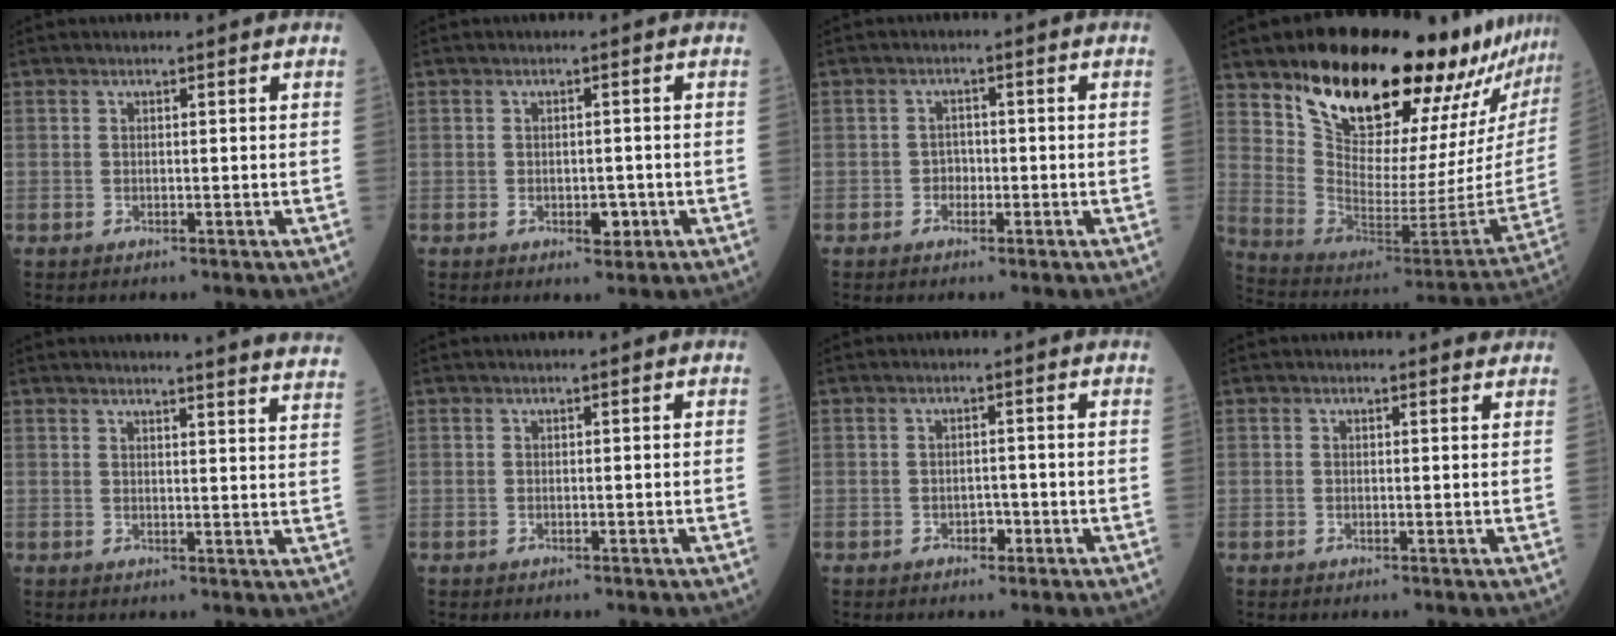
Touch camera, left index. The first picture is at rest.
{"total": 2.5, "force": [-0.7, 1.3, 1.9], "torque": [-0.025, 0.001, -0.005]}
{"total": 1.6, "force": [-0.7, 1.2, 0.7], "torque": [-0.007, 0.005, -0.013]}
{"total": 26.7, "force": [21.3, 4.3, 15.4], "torque": [-0.245, -0.076, 0.317]}
{"total": 16.2, "force": [15.8, -0.6, 3.5], "torque": [-0.035, -0.092, 0.156]}
{"total": 0.0}
{"total": 1.4, "force": [-0.7, 0.8, 0.9], "torque": [-0.009, 0.003, -0.010]}
{"total": 0.8, "force": [0.7, 0.4, -0.2], "torque": [0.000, -0.001, 0.004]}